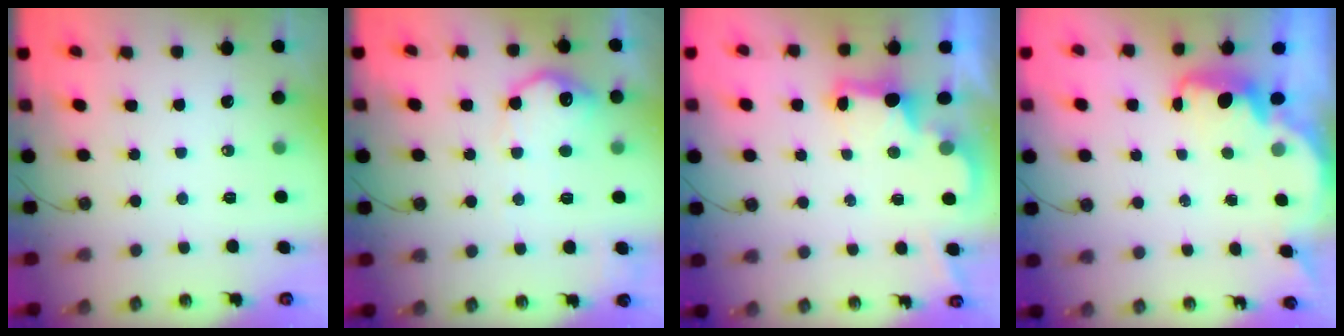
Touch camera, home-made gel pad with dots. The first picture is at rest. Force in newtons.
{"total": 12.9, "press": 12.9, "slide": 0.7}
{"total": 2.3, "press": 2.2, "slide": 0.7}
{"total": 2.2, "press": 2.2, "slide": 0.6}